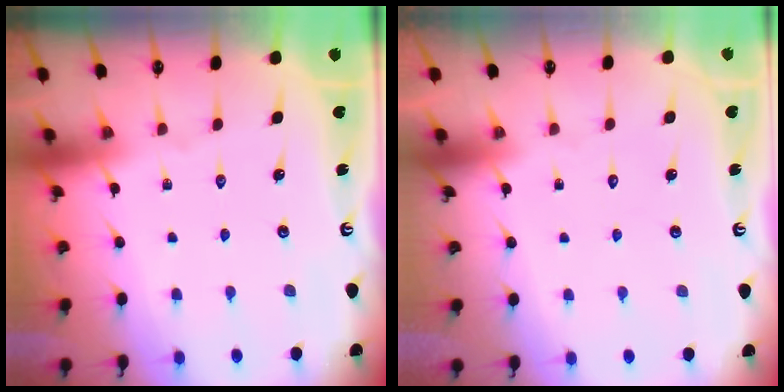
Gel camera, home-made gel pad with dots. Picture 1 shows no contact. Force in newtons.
{"total": 1.8, "press": 1.8, "slide": 0.1}